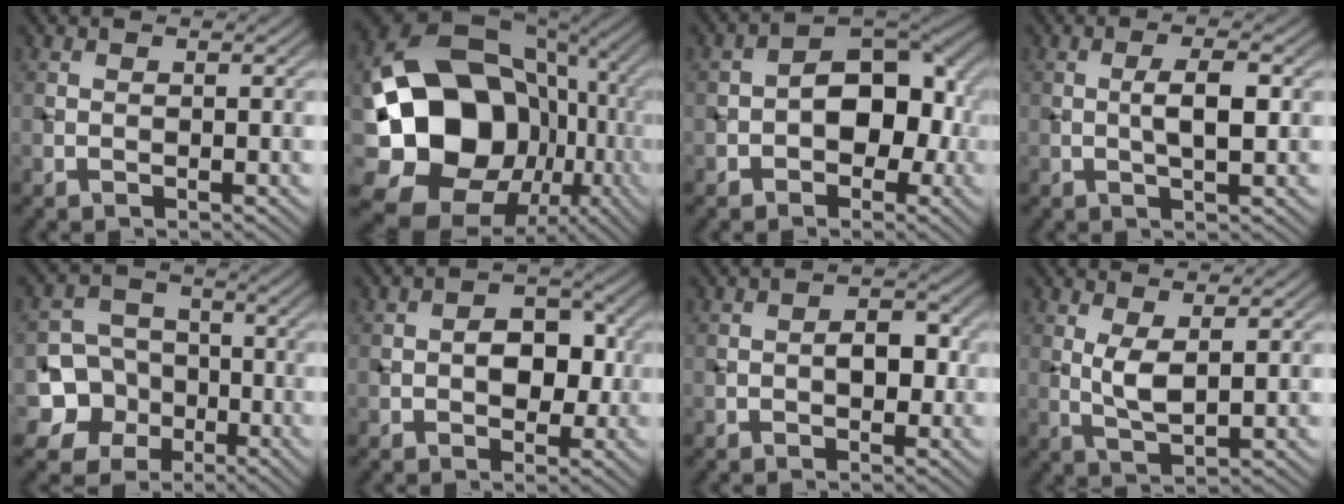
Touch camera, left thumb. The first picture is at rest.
{"total": 21.7, "force": [-3.2, 17.8, 12.1], "torque": [-0.259, -0.029, -0.046]}
{"total": 8.0, "force": [-1.3, 5.4, 5.8], "torque": [-0.070, 0.007, -0.030]}
{"total": 3.5, "force": [0.2, 0.9, 3.3], "torque": [-0.062, 0.003, 0.003]}
{"total": 9.2, "force": [-3.2, 8.2, 2.5], "torque": [-0.064, -0.014, -0.091]}
{"total": 4.7, "force": [-0.4, 3.3, 3.3], "torque": [-0.042, 0.001, -0.012]}
{"total": 3.0, "force": [-0.3, 1.9, 2.3], "torque": [-0.034, 0.000, -0.010]}
{"total": 3.6, "force": [1.1, 1.2, 3.2], "torque": [-0.074, -0.006, 0.026]}